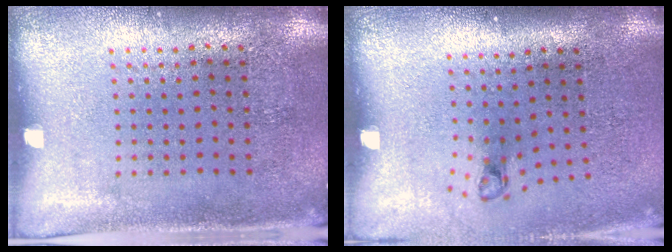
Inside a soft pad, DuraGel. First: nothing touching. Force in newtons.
{"total": 0.8, "press": 0.4, "slide": 0.7}